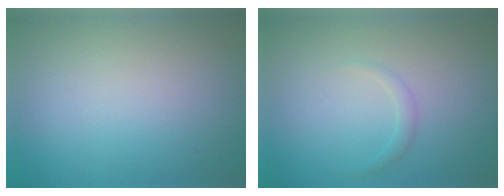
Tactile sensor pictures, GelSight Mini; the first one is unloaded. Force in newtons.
{"total": 1.0, "press": 1.0, "slide": 0.1}